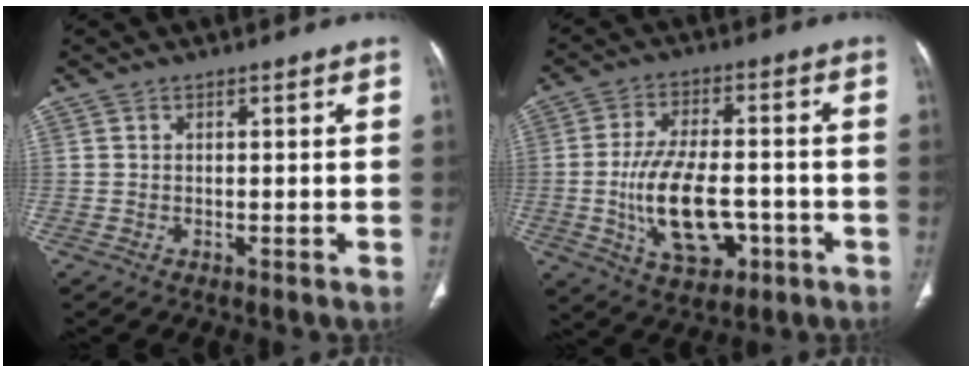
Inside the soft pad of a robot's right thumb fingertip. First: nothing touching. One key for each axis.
{"total": 14.2, "fx": -3.4, "fy": 7.7, "fz": 11.5, "tx": -0.194, "ty": 0.014, "tz": -0.047}